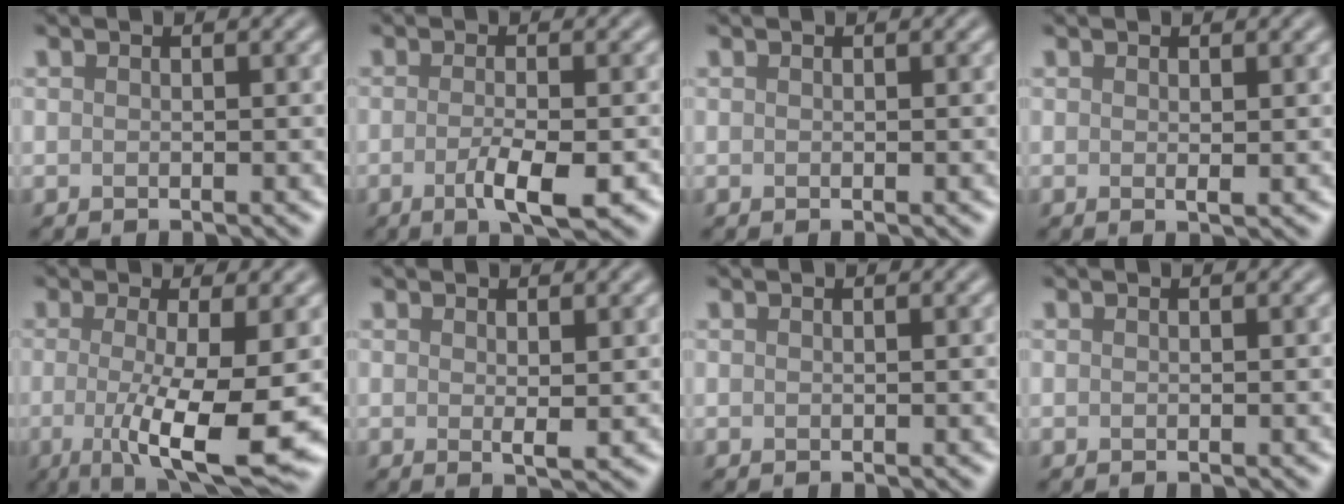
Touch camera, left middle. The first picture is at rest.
{"total": 4.0, "force": [-1.4, 0.9, 3.7], "torque": [-0.067, -0.004, -0.025]}
{"total": 0.0}
{"total": 0.6, "force": [0.2, 0.1, 0.6], "torque": [-0.010, -0.002, 0.001]}
{"total": 9.1, "force": [-1.6, 2.1, 8.7], "torque": [-0.131, -0.022, -0.024]}
{"total": 1.1, "force": [0.3, 0.2, 1.0], "torque": [-0.018, -0.003, 0.003]}
{"total": 0.0}
{"total": 0.0}